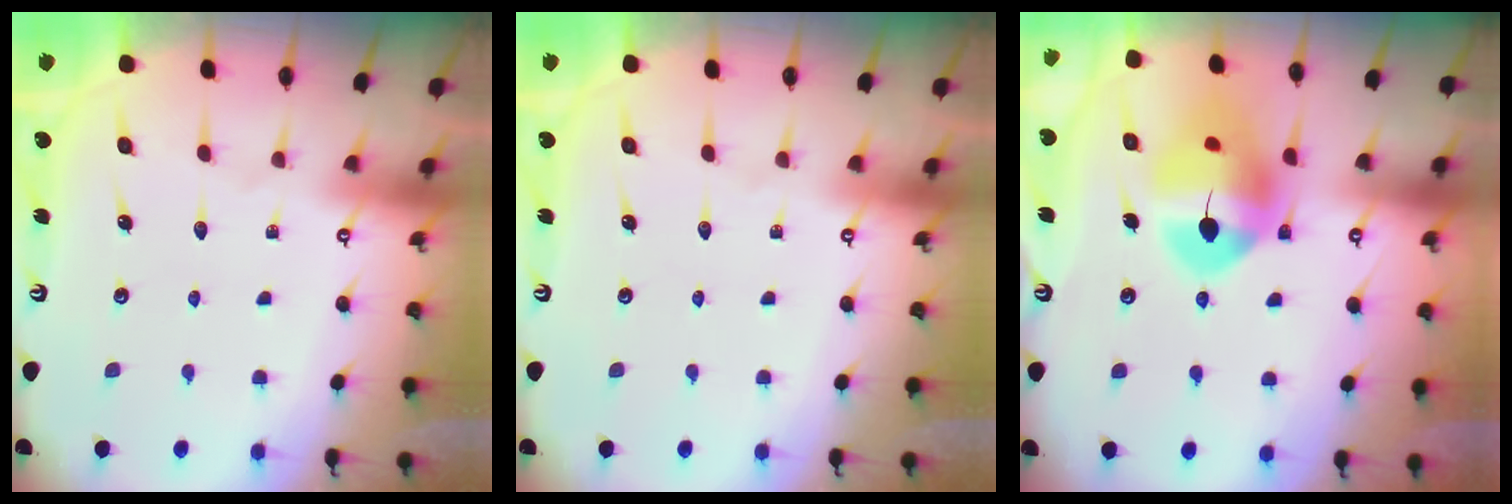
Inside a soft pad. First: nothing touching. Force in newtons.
{"total": 0.0}
{"total": 14.9, "press": 14.8, "slide": 1.4}